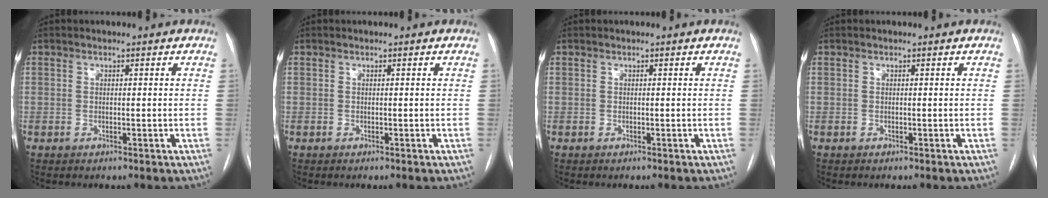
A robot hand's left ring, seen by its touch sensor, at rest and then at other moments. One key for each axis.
{"total": 0.0}
{"total": 0.0}
{"total": 0.0}